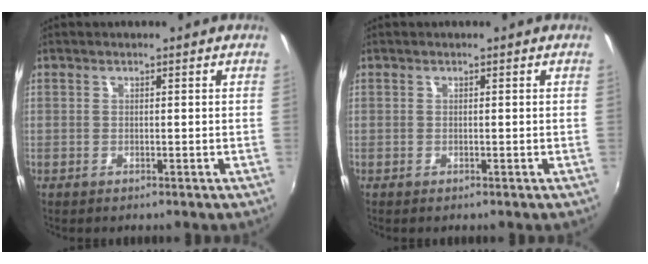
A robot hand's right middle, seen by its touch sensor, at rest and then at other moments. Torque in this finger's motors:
{"motor_torque": [0.09, -0.19, 0.02, -0.01]}